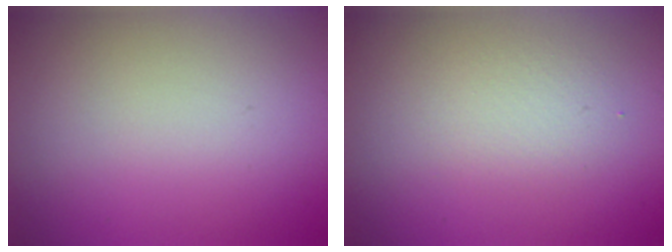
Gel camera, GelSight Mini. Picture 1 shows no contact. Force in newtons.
{"total": 1.9, "press": 1.9, "slide": 0.1}